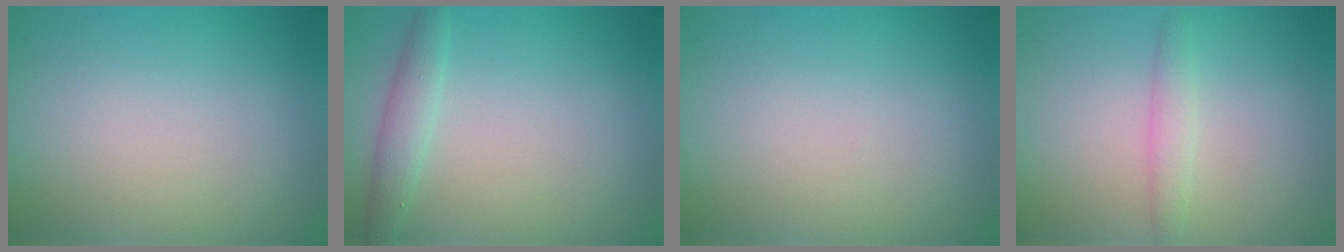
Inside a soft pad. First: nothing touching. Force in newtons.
{"total": 2.2, "press": 2.2, "slide": 0.0}
{"total": 0.0}
{"total": 1.4, "press": 1.4, "slide": 0.0}